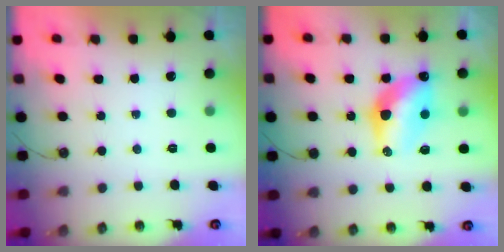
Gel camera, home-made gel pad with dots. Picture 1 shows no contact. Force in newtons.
{"total": 11.5, "press": 11.4, "slide": 0.7}